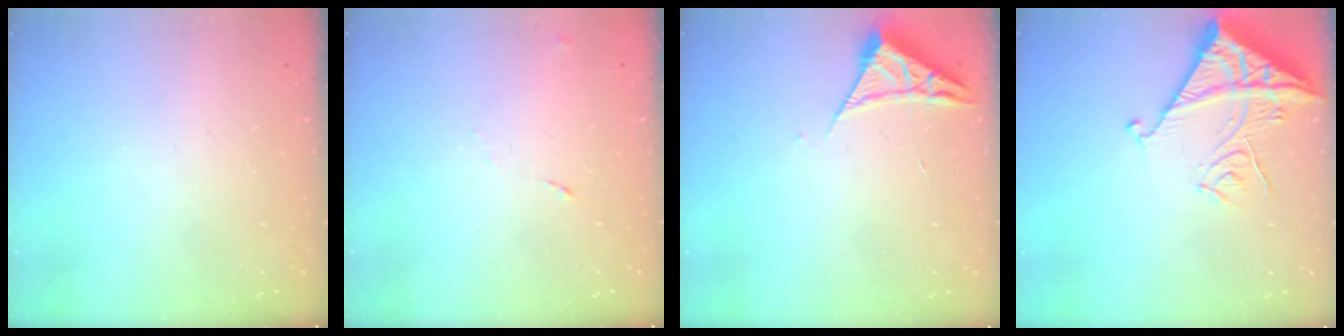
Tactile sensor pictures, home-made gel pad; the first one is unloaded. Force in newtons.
{"total": 4.1, "press": 4.1, "slide": 0.7}
{"total": 4.2, "press": 4.2, "slide": 0.5}
{"total": 13.7, "press": 13.6, "slide": 1.1}